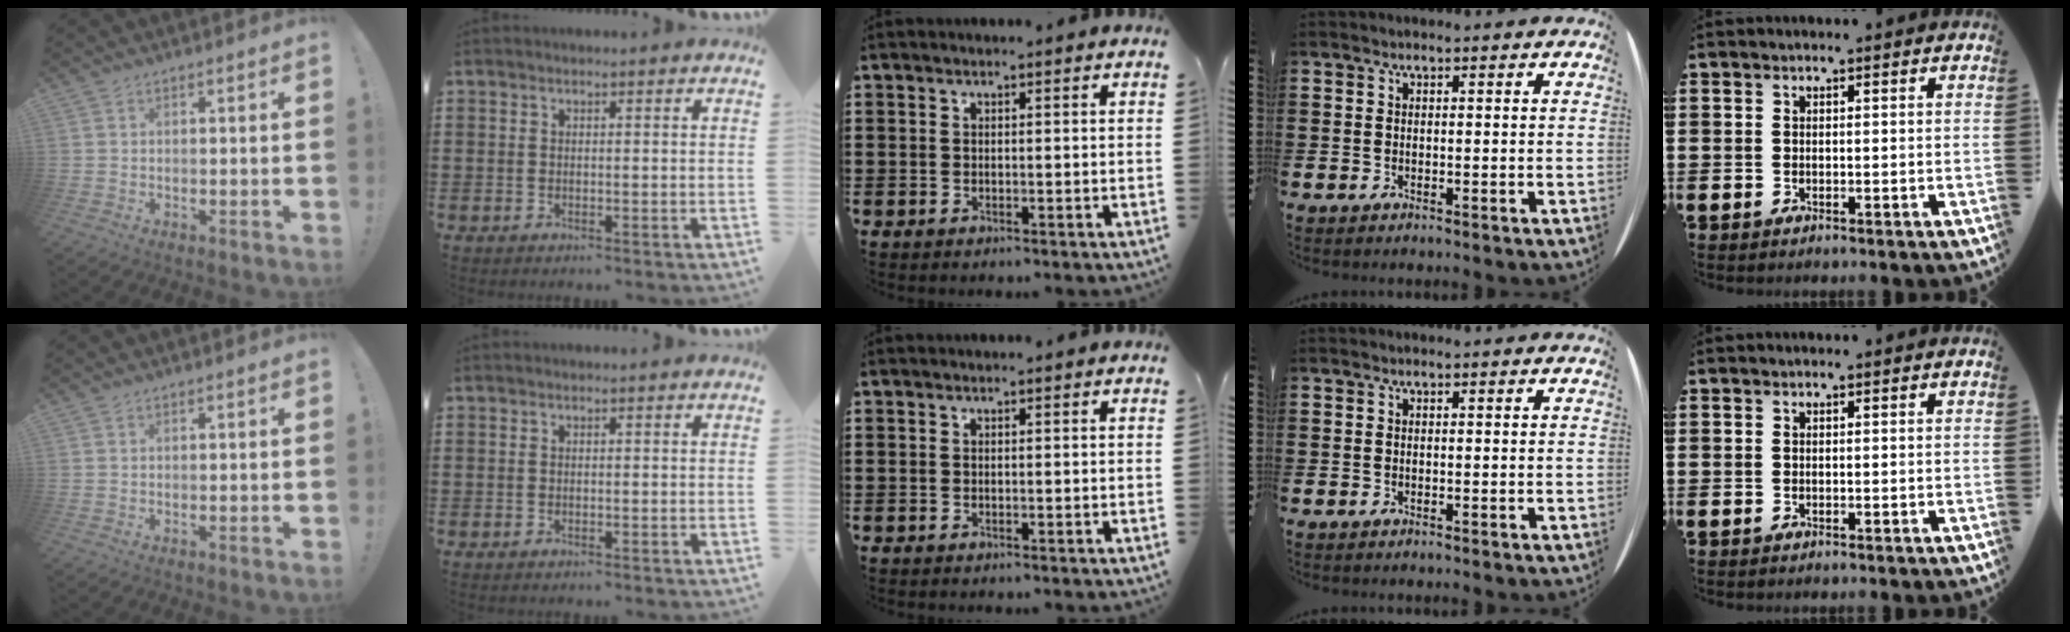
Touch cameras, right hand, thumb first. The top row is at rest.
{}